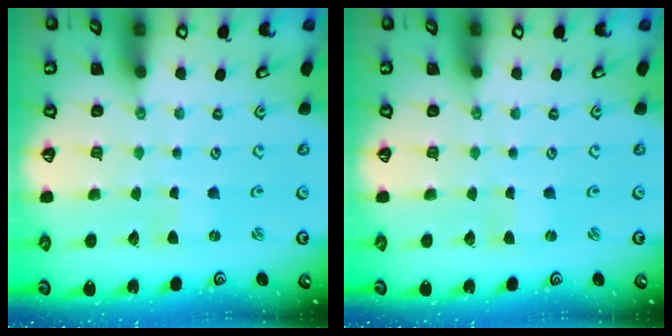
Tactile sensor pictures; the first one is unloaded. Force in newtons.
{"total": 0.0}